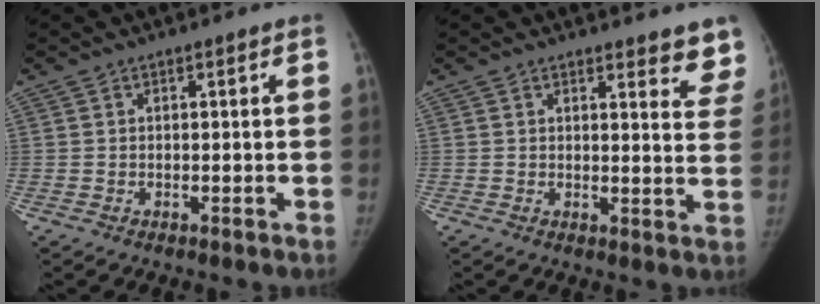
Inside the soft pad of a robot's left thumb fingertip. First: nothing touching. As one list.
[{"total": 8.2, "force": [7.4, 2.3, 2.6], "torque": [0.015, -0.042, 0.060]}]